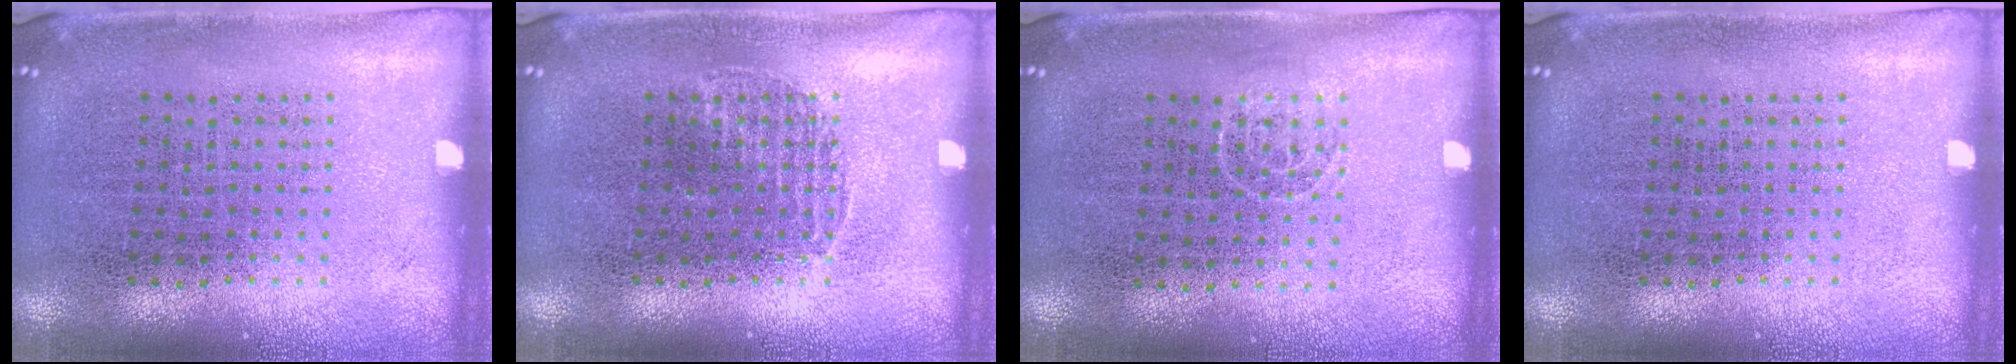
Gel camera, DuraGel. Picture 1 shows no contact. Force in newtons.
{"total": 0.6, "press": 0.6, "slide": 0.1}
{"total": 0.7, "press": 0.4, "slide": 0.5}
{"total": 0.0}